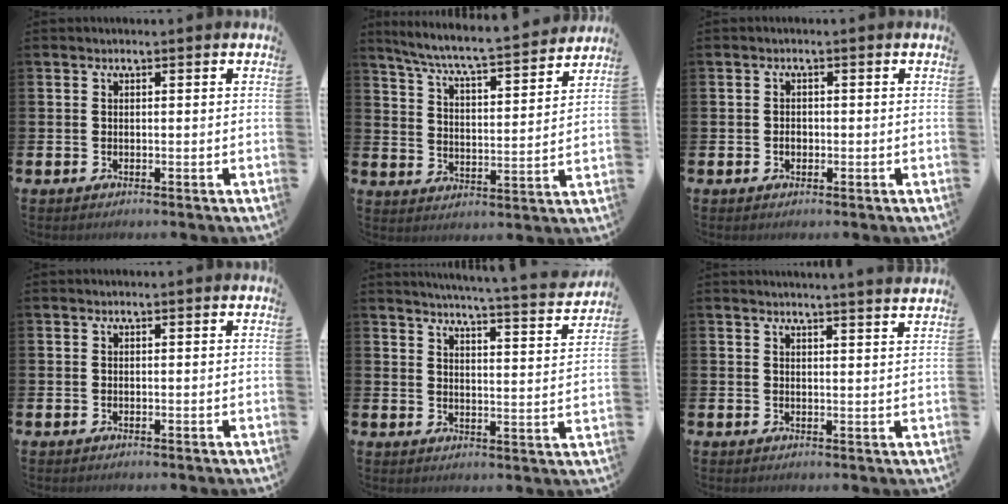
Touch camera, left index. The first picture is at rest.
{"total": 6.9, "force": [6.5, 0.1, 2.4], "torque": [-0.077, -0.053, 0.108]}
{"total": 1.2, "force": [-0.3, 0.9, 0.7], "torque": [-0.009, 0.003, -0.007]}
{"total": 0.0}
{"total": 4.5, "force": [4.3, -0.6, 1.2], "torque": [-0.025, -0.044, 0.066]}
{"total": 2.8, "force": [2.8, -0.7, 0.0], "torque": [0.011, -0.025, 0.047]}